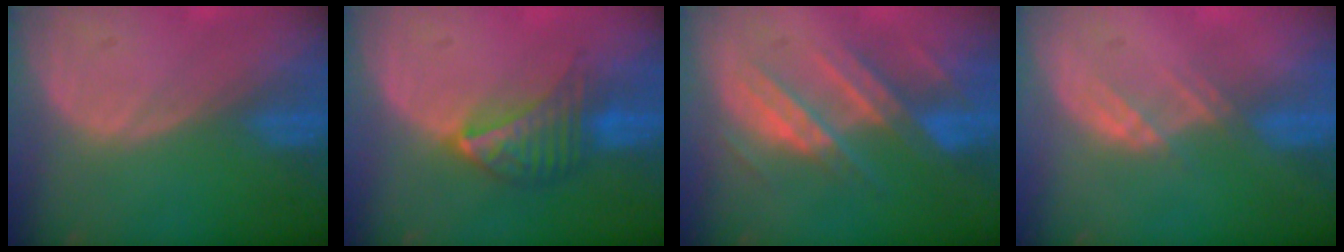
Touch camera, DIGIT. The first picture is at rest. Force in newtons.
{"total": 7.1, "press": 6.3, "slide": 3.3}
{"total": 9.1, "press": 7.9, "slide": 4.4}
{"total": 2.6, "press": 2.5, "slide": 0.7}